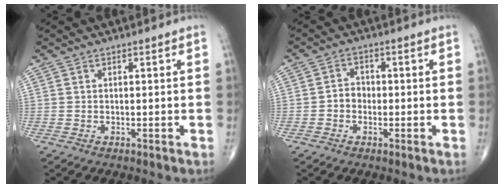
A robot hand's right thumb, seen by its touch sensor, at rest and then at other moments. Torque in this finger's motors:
{"motor_torque": [-0.01, -0.02, 0.16, -0.07, 0.03]}